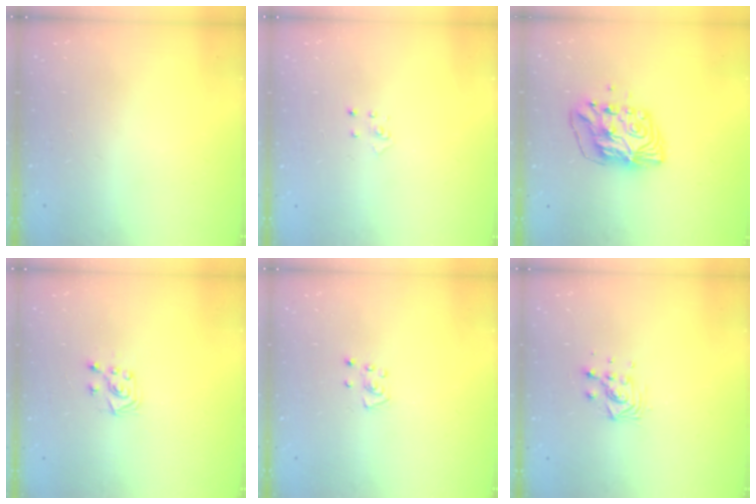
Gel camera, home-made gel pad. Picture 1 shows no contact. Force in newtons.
{"total": 2.8, "press": 2.8, "slide": 0.3}
{"total": 9.3, "press": 9.3, "slide": 0.8}
{"total": 7.3, "press": 7.2, "slide": 0.5}
{"total": 3.6, "press": 3.6, "slide": 0.3}
{"total": 7.3, "press": 7.3, "slide": 0.5}